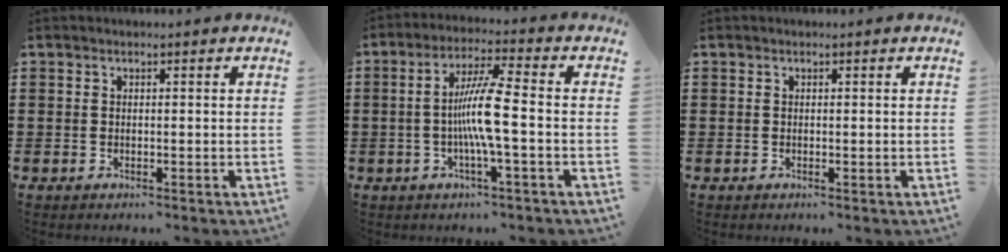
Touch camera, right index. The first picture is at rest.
{"total": 8.0, "force": [-1.1, 0.3, 7.9], "torque": [-0.153, -0.007, -0.029]}
{"total": 0.0}